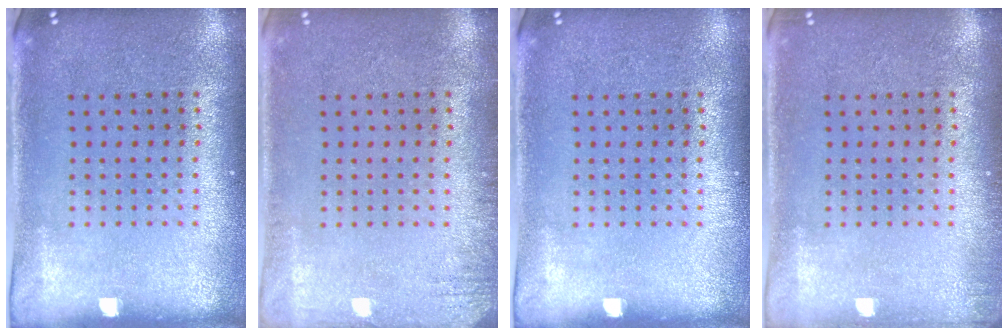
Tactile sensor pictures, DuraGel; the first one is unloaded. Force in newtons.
{"total": 1.5, "press": 1.5, "slide": 0.2}
{"total": 0.0}
{"total": 0.9, "press": 0.8, "slide": 0.3}